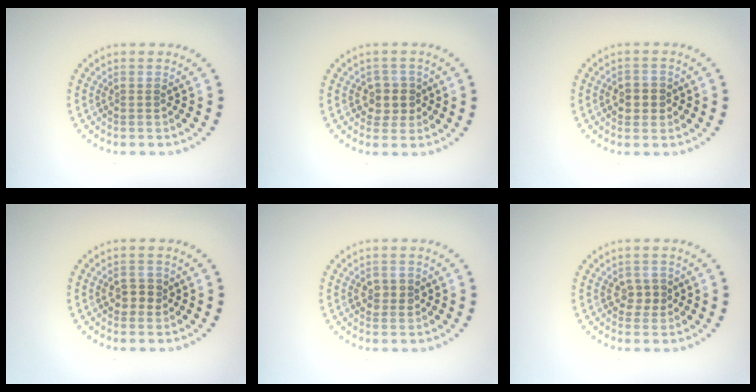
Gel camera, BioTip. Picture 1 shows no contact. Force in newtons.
{"total": 2.3, "press": 2.0, "slide": 1.0}
{"total": 2.4, "press": 2.3, "slide": 0.6}
{"total": 2.0, "press": 1.9, "slide": 0.6}
{"total": 1.8, "press": 1.8, "slide": 0.1}
{"total": 1.8, "press": 1.7, "slide": 0.5}